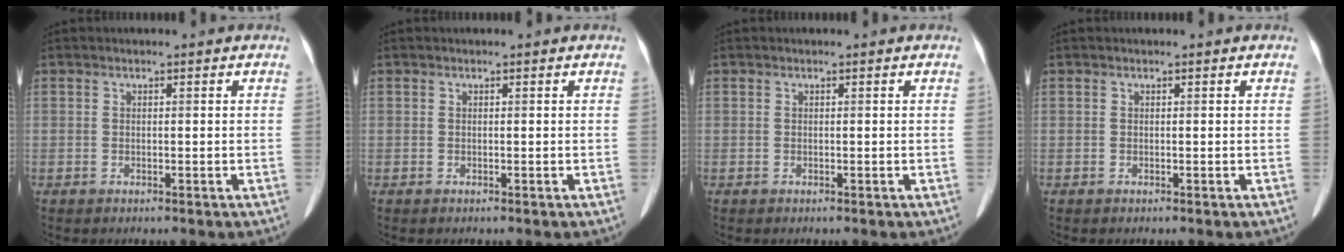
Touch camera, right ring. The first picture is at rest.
{"total": 0.0}
{"total": 0.0}
{"total": 0.0}